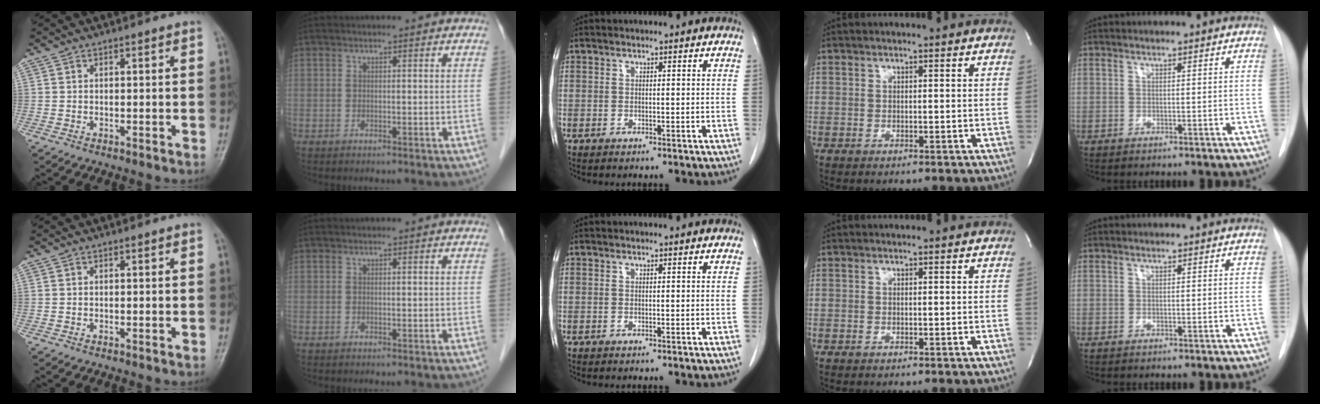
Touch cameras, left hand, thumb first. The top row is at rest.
{}